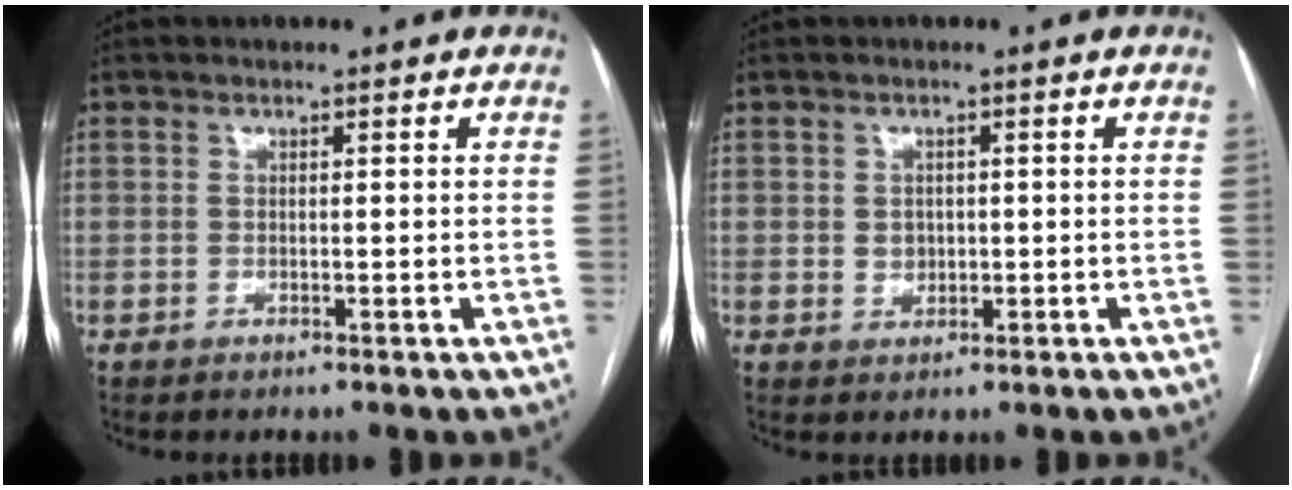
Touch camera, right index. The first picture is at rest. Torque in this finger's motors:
{"motor_torque": [0.00, -0.03, 0.17, 0.00]}